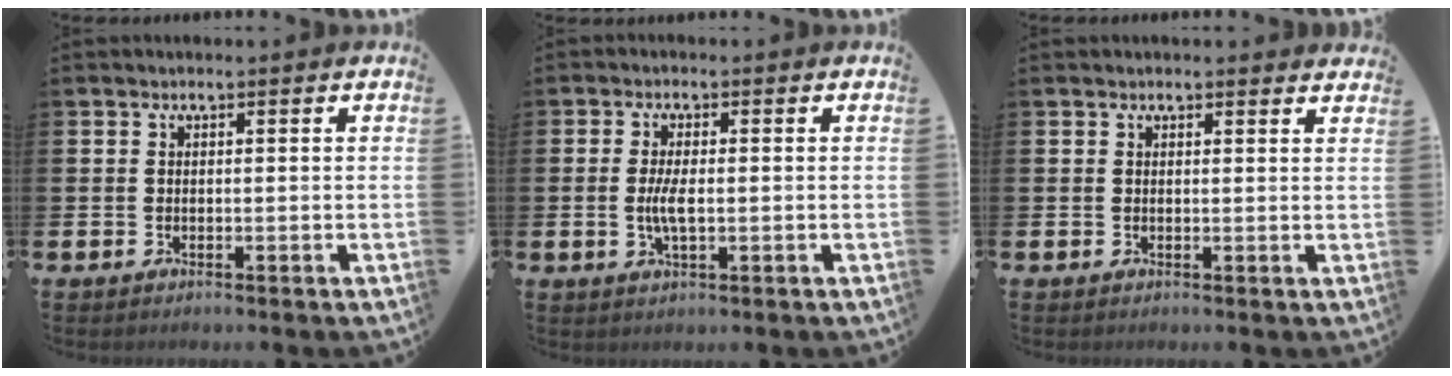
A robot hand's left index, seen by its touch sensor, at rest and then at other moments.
{"total": 3.5, "force": [-0.2, 1.2, 3.3], "torque": [-0.058, -0.005, -0.008]}
{"total": 0.9, "force": [0.9, 0.1, 0.0], "torque": [0.014, -0.005, 0.014]}